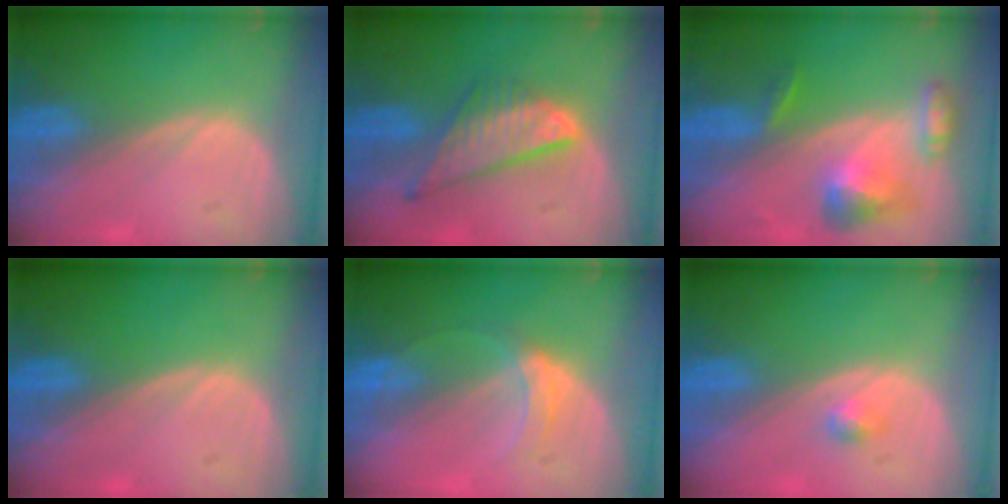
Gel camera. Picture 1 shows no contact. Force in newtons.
{"total": 8.3, "press": 7.1, "slide": 4.4}
{"total": 6.5, "press": 6.0, "slide": 2.4}
{"total": 0.0}
{"total": 3.7, "press": 3.3, "slide": 1.7}
{"total": 1.7, "press": 1.4, "slide": 0.8}